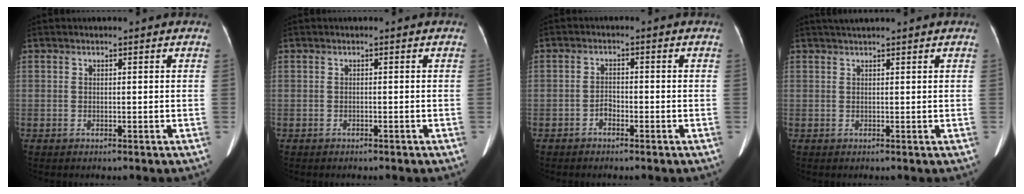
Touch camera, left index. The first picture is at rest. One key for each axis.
{"total": 0.8, "fx": -0.8, "fy": 0.2, "fz": 0.3, "tx": -0.008, "ty": -0.002, "tz": -0.009}
{"total": 1.7, "fx": -1.2, "fy": 0.8, "fz": 0.9, "tx": -0.015, "ty": 0.003, "tz": -0.022}
{"total": 2.3, "fx": 2.0, "fy": -0.4, "fz": 1.0, "tx": -0.013, "ty": 0.020, "tz": 0.039}